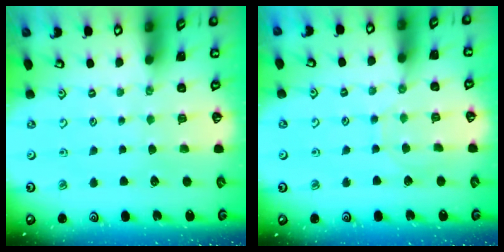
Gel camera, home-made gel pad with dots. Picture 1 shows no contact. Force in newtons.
{"total": 4.7, "press": 4.7, "slide": 0.3}